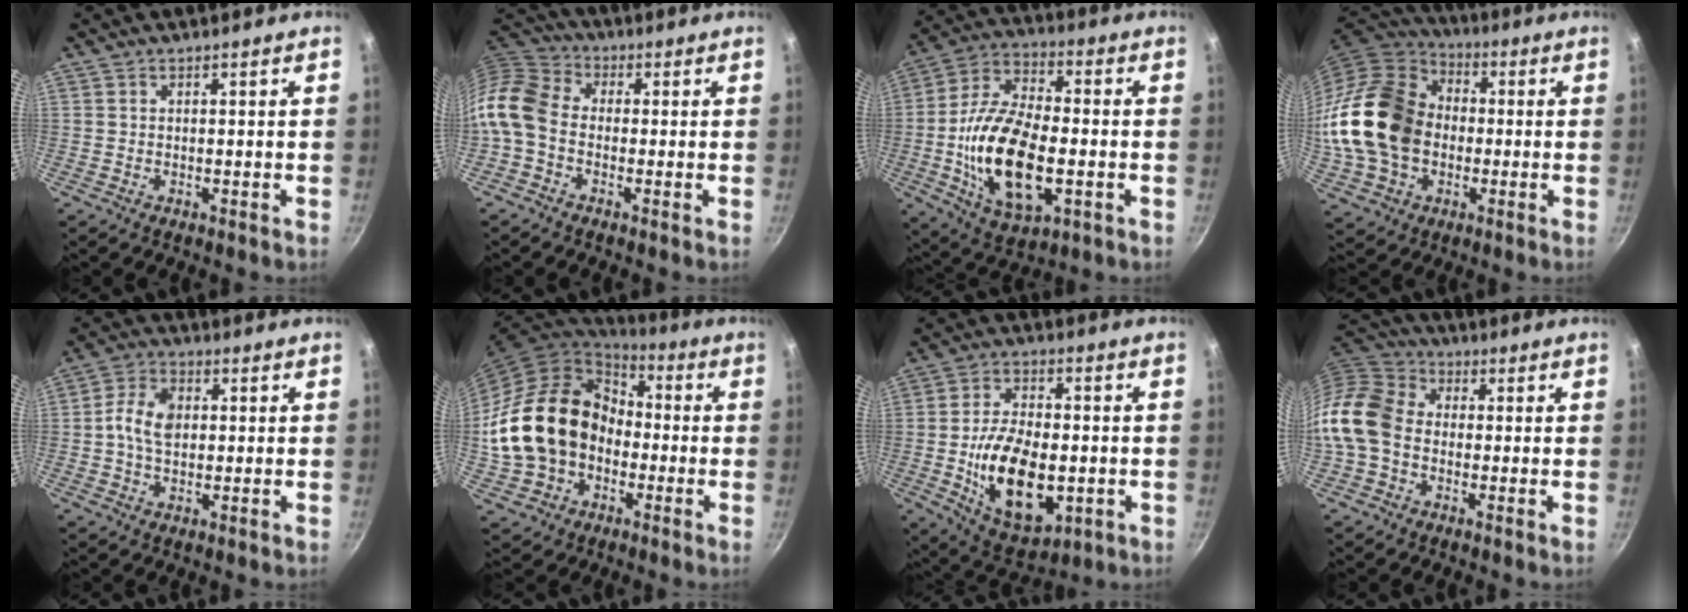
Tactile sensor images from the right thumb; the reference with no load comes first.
{"total": 11.2, "force": [-2.8, 7.8, 7.6], "torque": [-0.156, 0.040, -0.080]}
{"total": 20.8, "force": [-3.6, 10.6, 17.5], "torque": [-0.319, 0.020, -0.067]}
{"total": 23.5, "force": [-1.3, 17.7, 15.4], "torque": [-0.290, 0.042, -0.021]}
{"total": 7.5, "force": [0.4, 5.1, 5.5], "torque": [-0.094, 0.015, -0.004]}
{"total": 21.1, "force": [-2.7, 16.5, 13.0], "torque": [-0.222, 0.058, -0.041]}
{"total": 18.2, "force": [-3.2, 10.3, 14.7], "torque": [-0.236, 0.005, -0.042]}
{"total": 12.3, "force": [-2.4, 9.2, 7.8], "torque": [-0.136, 0.031, -0.070]}